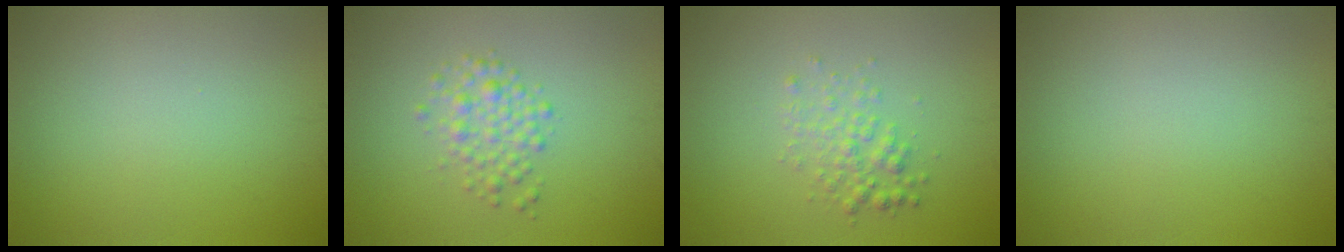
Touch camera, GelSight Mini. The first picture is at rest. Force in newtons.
{"total": 2.4, "press": 2.4, "slide": 0.0}
{"total": 2.2, "press": 2.2, "slide": 0.0}
{"total": 0.0}